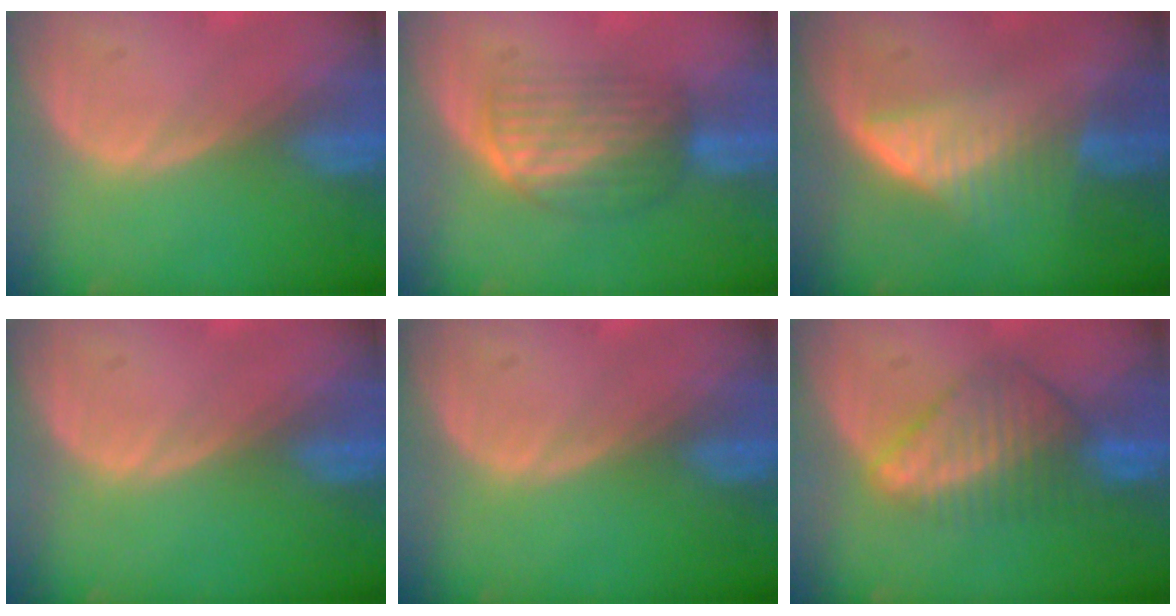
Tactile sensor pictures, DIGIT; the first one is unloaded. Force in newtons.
{"total": 6.0, "press": 5.8, "slide": 1.5}
{"total": 6.7, "press": 5.9, "slide": 3.2}
{"total": 0.0}
{"total": 0.0}
{"total": 7.2, "press": 6.9, "slide": 1.9}